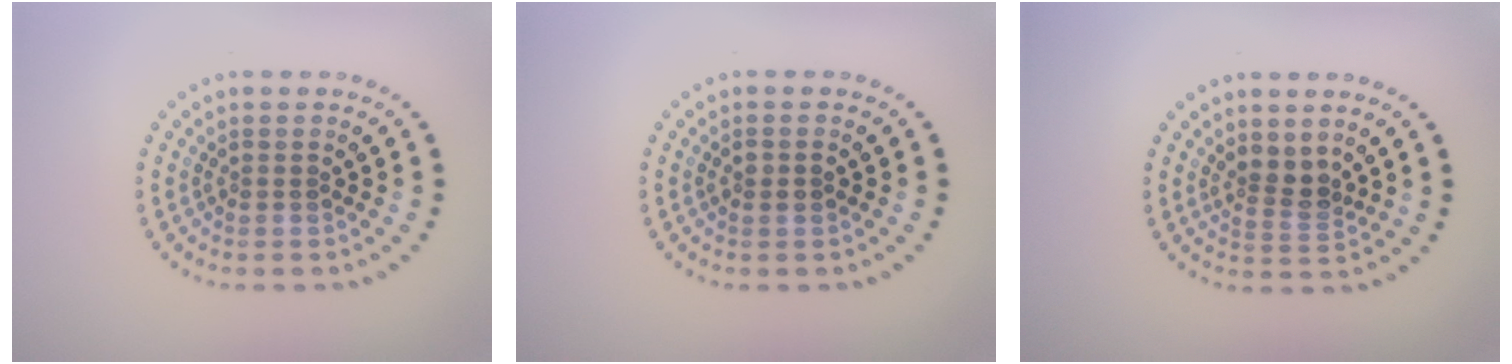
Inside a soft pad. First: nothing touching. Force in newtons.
{"total": 1.0, "press": 1.0, "slide": 0.2}
{"total": 2.3, "press": 1.9, "slide": 1.4}